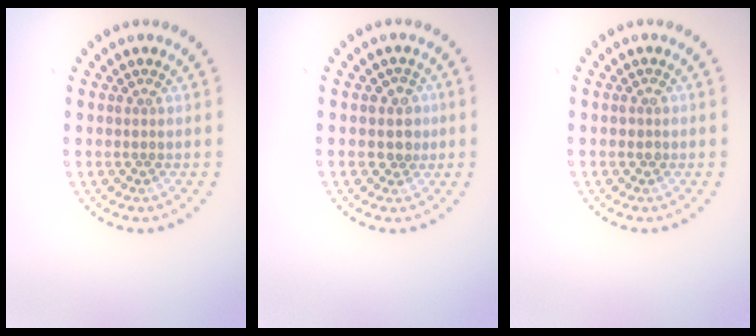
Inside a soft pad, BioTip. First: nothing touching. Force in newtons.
{"total": 1.7, "press": 1.4, "slide": 0.9}
{"total": 0.8, "press": 0.8, "slide": 0.2}